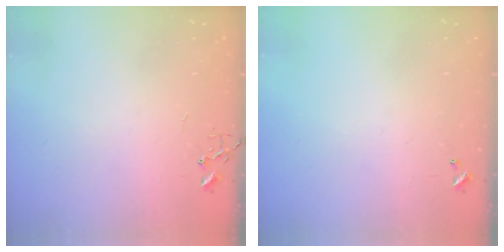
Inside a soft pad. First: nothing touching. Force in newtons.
{"total": 0.0}